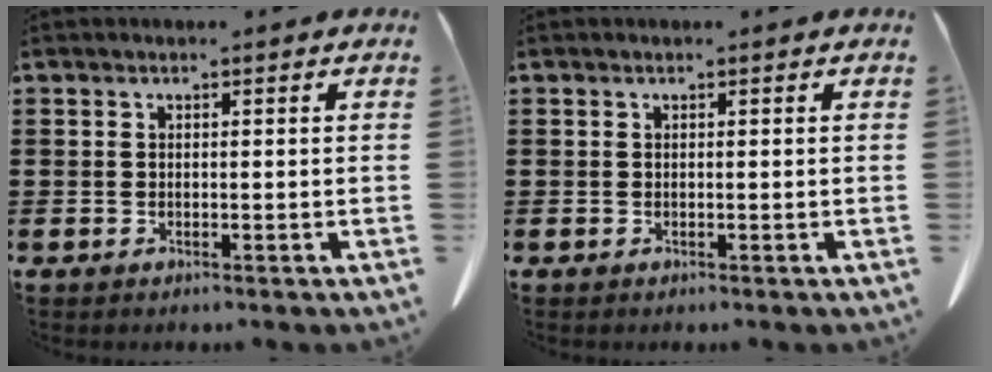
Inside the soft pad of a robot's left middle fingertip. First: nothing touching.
{"total": 0.0}